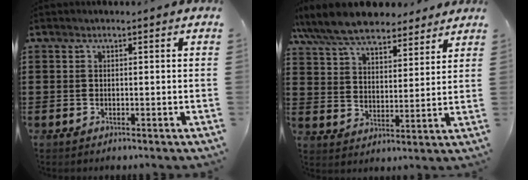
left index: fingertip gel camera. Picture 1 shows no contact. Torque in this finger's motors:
{"motor_torque": [2.03, -0.11, 1.05, 0.21]}